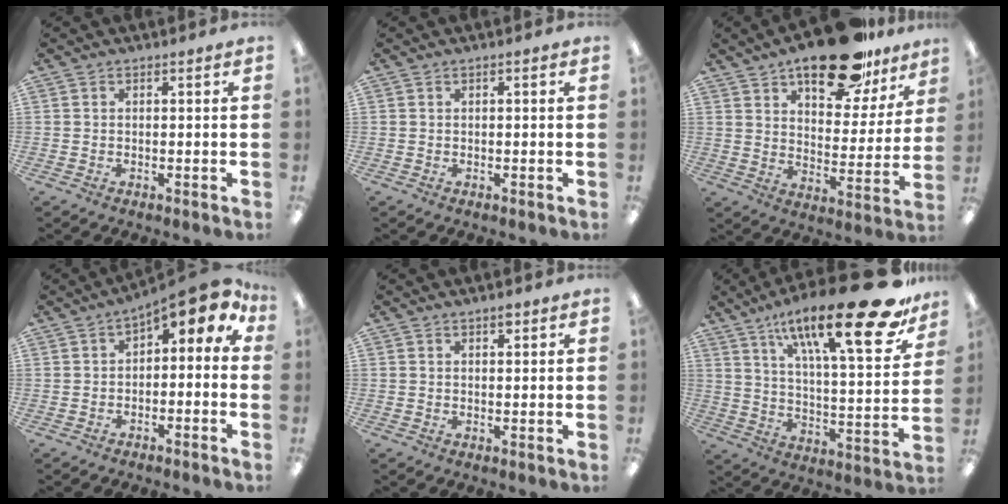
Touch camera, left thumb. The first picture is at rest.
{"total": 0.6, "force": [0.1, 0.2, 0.6], "torque": [-0.011, 0.002, 0.001]}
{"total": 21.7, "force": [15.2, 9.4, 12.3], "torque": [-0.166, -0.083, 0.251]}
{"total": 7.2, "force": [2.4, 3.7, 5.7], "torque": [-0.068, -0.010, 0.036]}
{"total": 1.3, "force": [1.2, 0.3, 0.4], "torque": [-0.001, -0.004, 0.020]}
{"total": 27.0, "force": [16.8, 7.4, 19.8], "torque": [-0.302, -0.103, 0.265]}